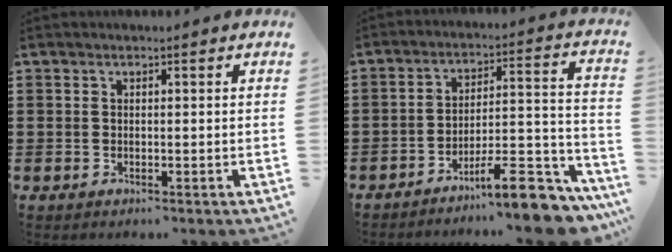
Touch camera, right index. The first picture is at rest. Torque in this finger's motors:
{"motor_torque": [1.10, 1.03, 0.55, 0.10]}